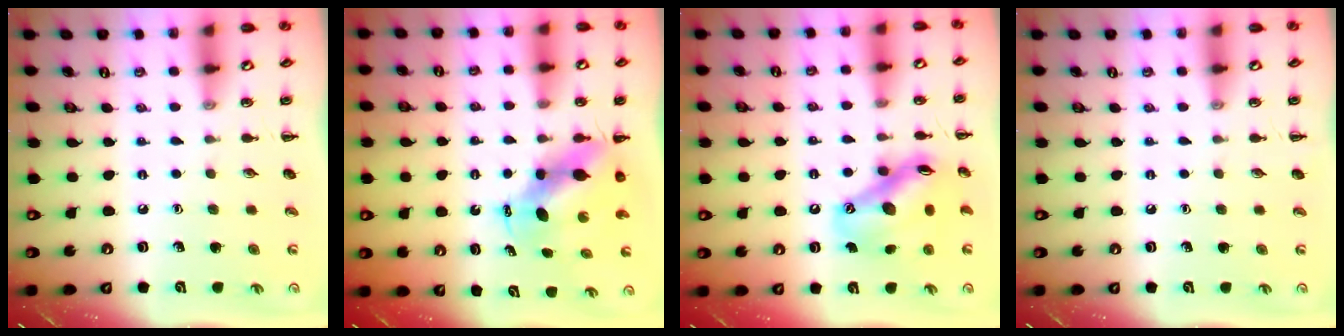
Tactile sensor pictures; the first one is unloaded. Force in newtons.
{"total": 8.7, "press": 8.5, "slide": 1.5}
{"total": 15.3, "press": 14.9, "slide": 3.4}
{"total": 0.0}